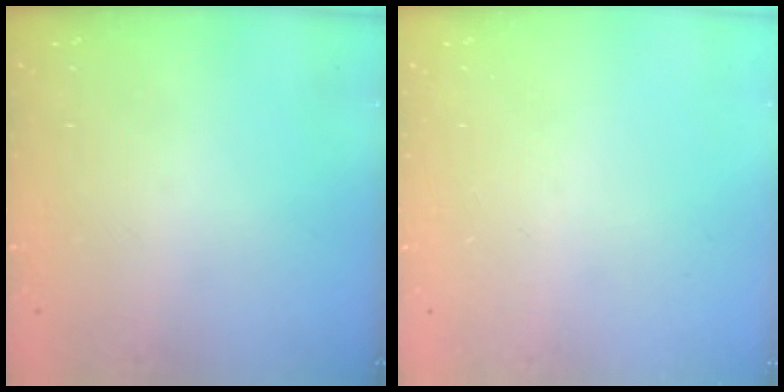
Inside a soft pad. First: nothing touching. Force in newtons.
{"total": 0.0}